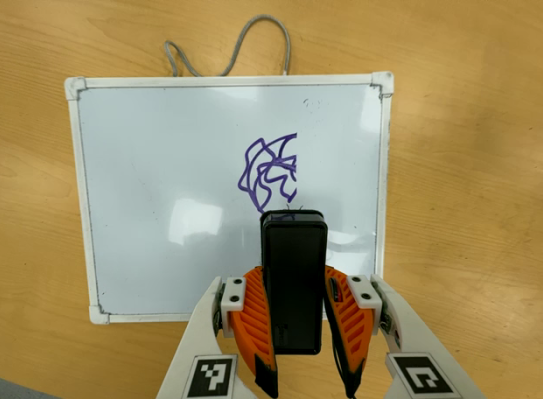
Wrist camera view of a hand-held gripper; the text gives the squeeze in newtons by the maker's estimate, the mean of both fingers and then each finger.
{"total": 8.8, "left": 6.4, "right": 11.2}